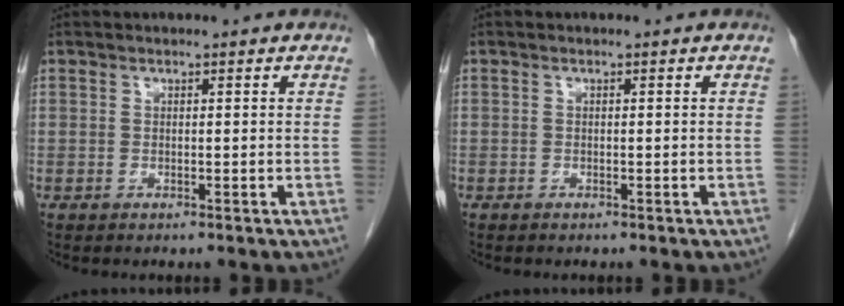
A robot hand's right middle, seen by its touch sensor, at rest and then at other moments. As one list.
[{"total": 0.0}]